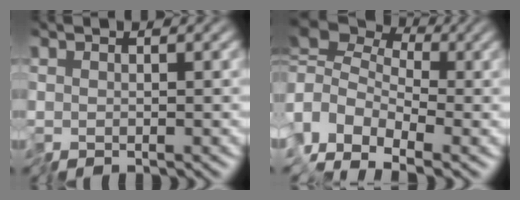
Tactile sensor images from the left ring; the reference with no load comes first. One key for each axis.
{"total": 3.8, "fx": -0.8, "fy": 2.6, "fz": 2.7, "tx": -0.055, "ty": 0.005, "tz": -0.040}